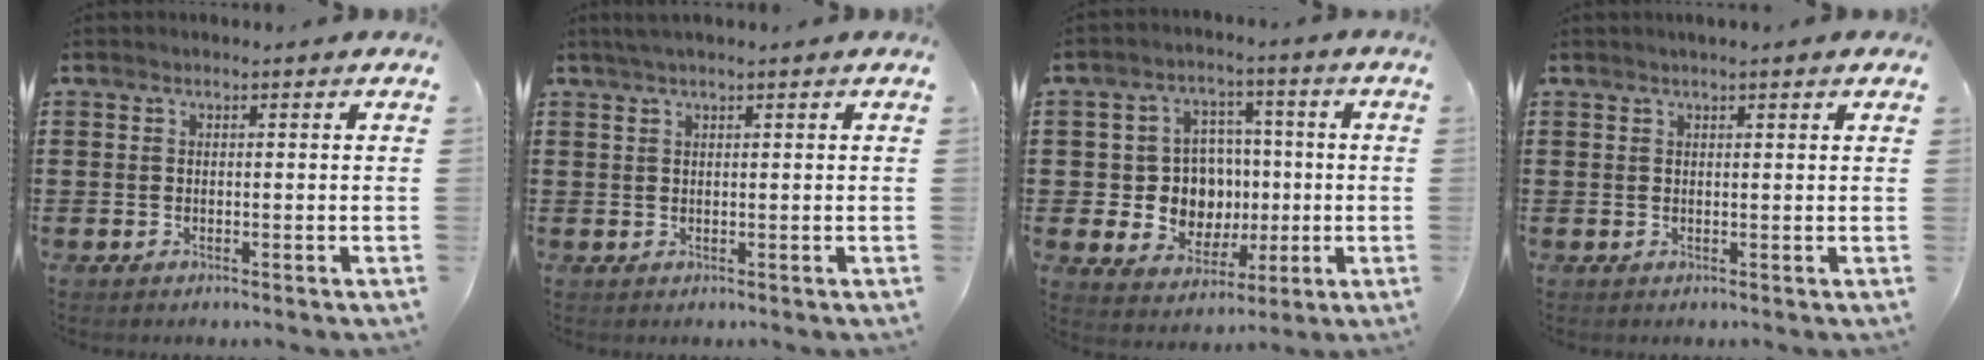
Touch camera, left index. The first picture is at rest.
{"total": 1.4, "force": [0.9, 0.0, 1.1], "torque": [-0.021, 0.001, 0.018]}
{"total": 8.6, "force": [0.1, 7.8, 3.6], "torque": [-0.079, 0.016, 0.010]}
{"total": 1.2, "force": [0.9, -0.1, 0.8], "torque": [-0.014, 0.000, 0.018]}